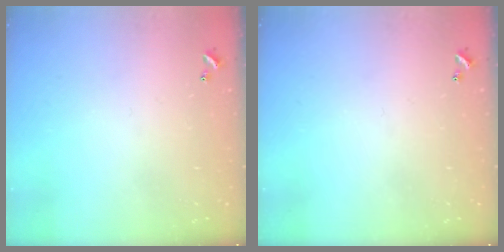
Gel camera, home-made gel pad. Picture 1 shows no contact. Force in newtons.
{"total": 0.0}